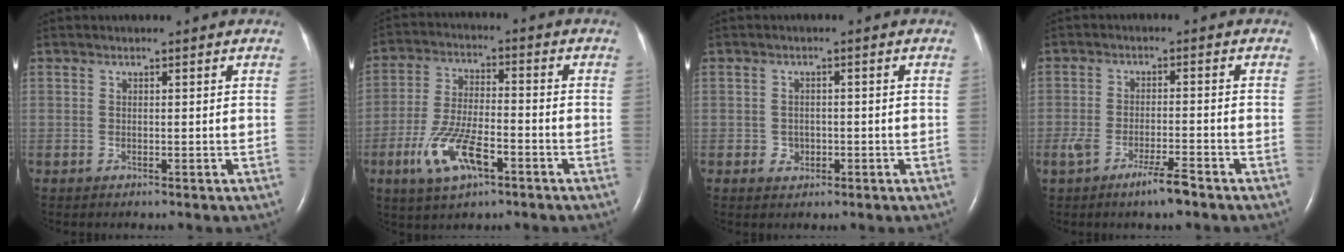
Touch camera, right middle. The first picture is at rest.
{"total": 10.3, "force": [-4.8, 3.4, 8.5], "torque": [-0.181, -0.004, -0.086]}
{"total": 2.0, "force": [-0.6, 1.7, 0.8], "torque": [-0.011, 0.004, -0.004]}
{"total": 5.0, "force": [-3.3, 0.5, 3.6], "torque": [-0.076, -0.005, -0.060]}